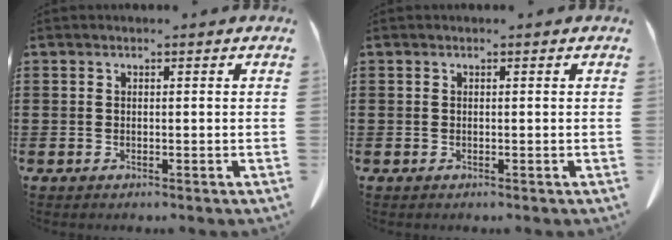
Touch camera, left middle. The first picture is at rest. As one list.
[{"total": 0.0}]